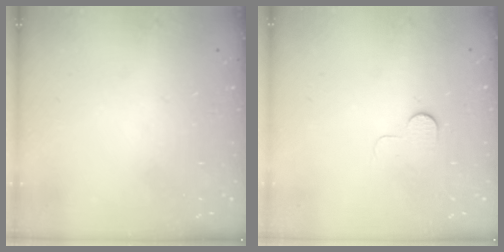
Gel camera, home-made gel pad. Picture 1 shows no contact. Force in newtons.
{"total": 5.3, "press": 5.3, "slide": 0.5}